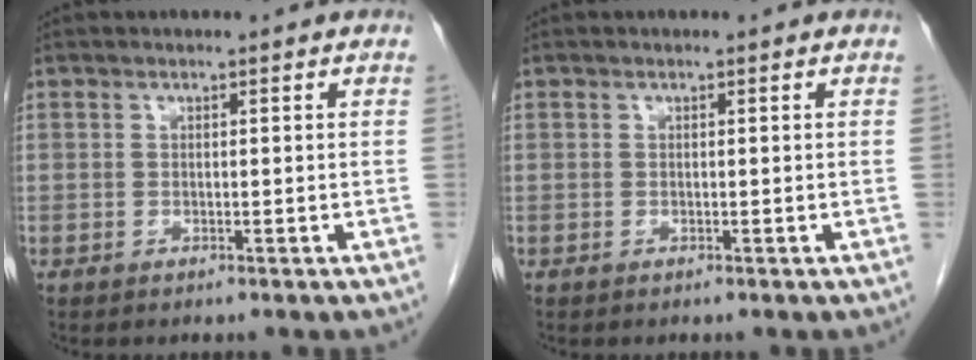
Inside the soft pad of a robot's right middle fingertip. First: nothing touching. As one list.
[{"total": 0.0}]